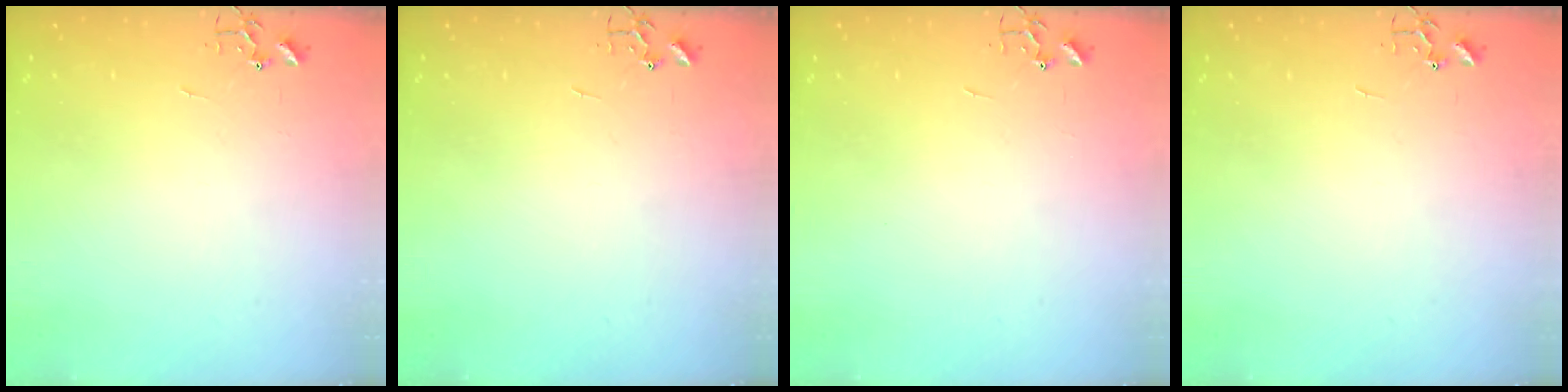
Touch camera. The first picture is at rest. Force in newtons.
{"total": 0.0}
{"total": 0.0}
{"total": 0.0}